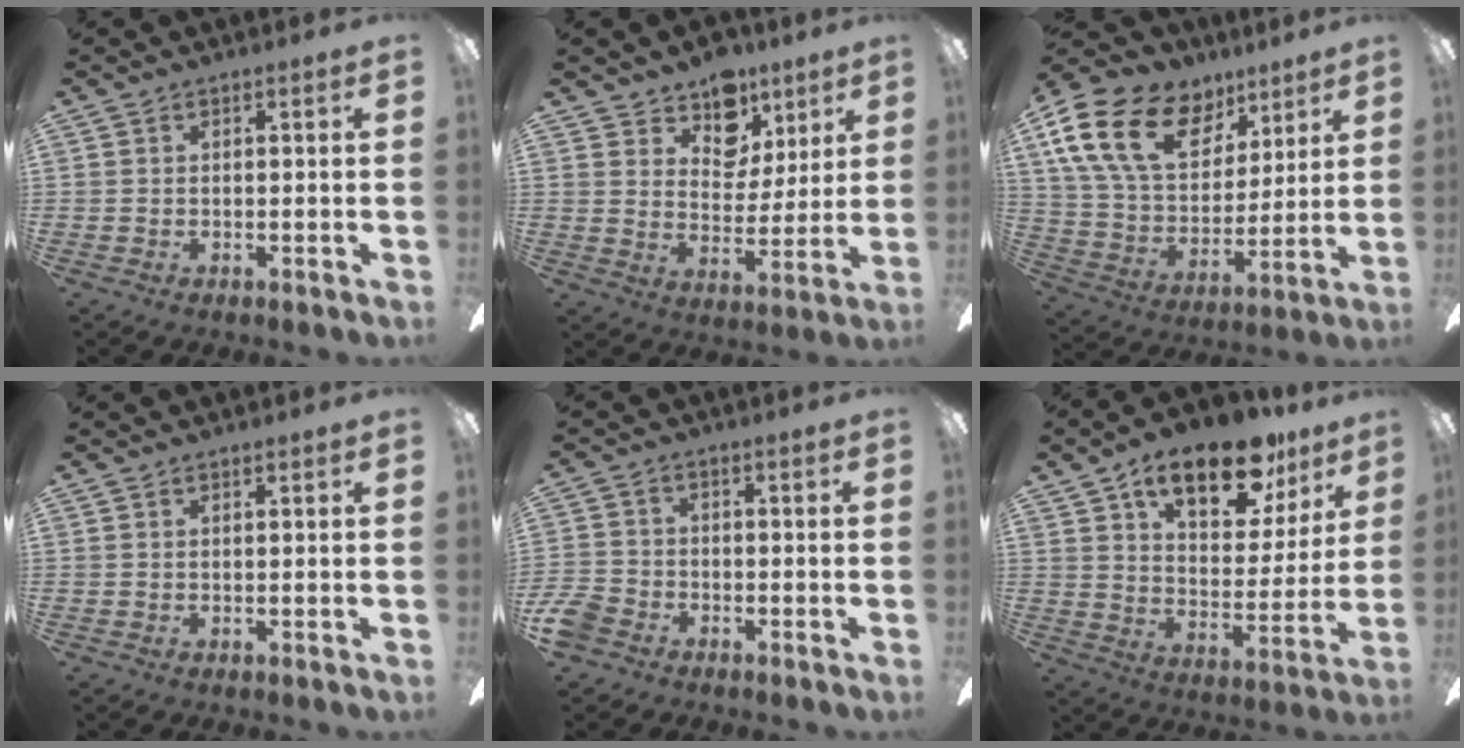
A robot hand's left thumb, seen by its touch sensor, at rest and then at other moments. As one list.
[{"total": 11.2, "force": [7.9, 7.4, 2.9], "torque": [-0.052, -0.057, 0.149]}, {"total": 22.4, "force": [11.7, 14.0, 13.1], "torque": [-0.261, -0.046, 0.212]}, {"total": 0.7, "force": [0.4, 0.3, 0.5], "torque": [-0.009, 0.002, 0.007]}, {"total": 5.9, "force": [-3.5, 4.0, 2.5], "torque": [-0.068, 0.015, -0.070]}, {"total": 19.1, "force": [12.8, 8.7, 11.3], "torque": [-0.163, -0.066, 0.214]}]